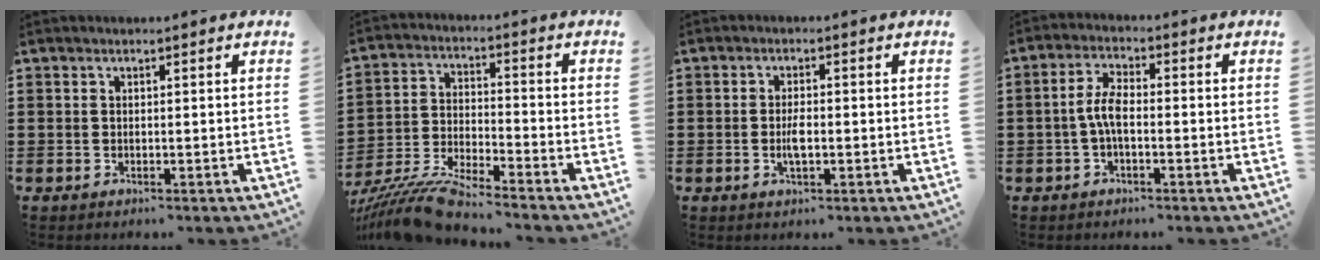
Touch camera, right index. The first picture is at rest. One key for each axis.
{"total": 8.9, "fx": -8.4, "fy": 0.4, "fz": 3.1, "tx": -0.074, "ty": 0.003, "tz": -0.165}
{"total": 3.1, "fx": -0.6, "fy": 1.1, "fz": 2.9, "tx": -0.060, "ty": -0.002, "tz": -0.013}
{"total": 4.5, "fx": -1.0, "fy": 2.0, "fz": 4.0, "tx": -0.092, "ty": 0.001, "tz": -0.025}